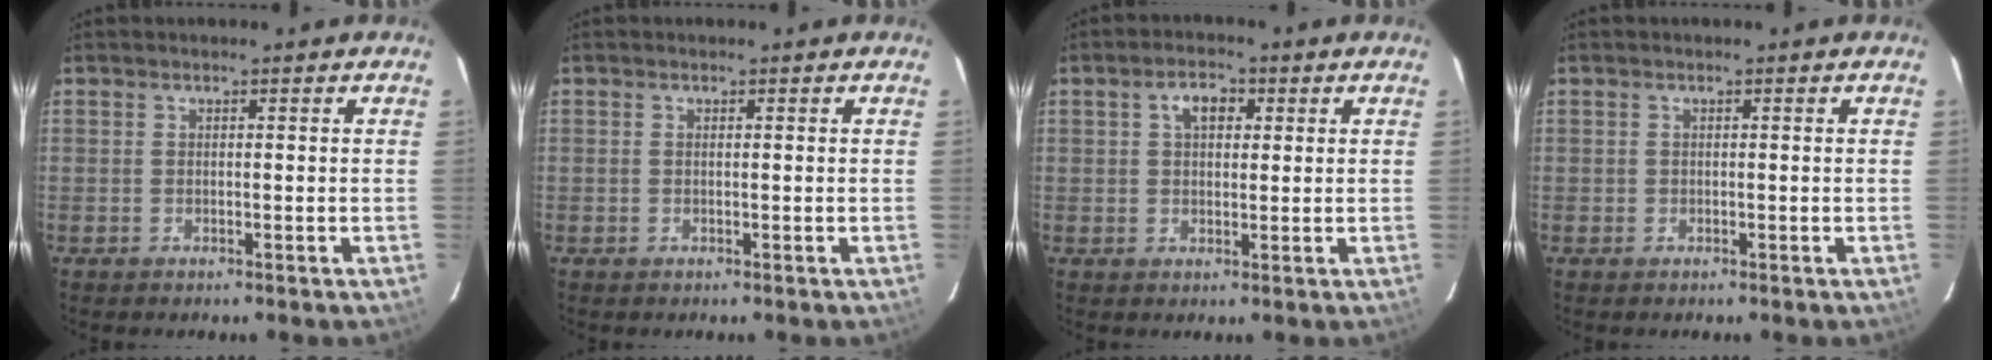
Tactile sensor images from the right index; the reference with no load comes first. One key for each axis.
{"total": 0.0}
{"total": 4.3, "fx": 1.4, "fy": 2.7, "fz": 3.0, "tx": -0.048, "ty": 0.015, "tz": 0.025}
{"total": 0.0}